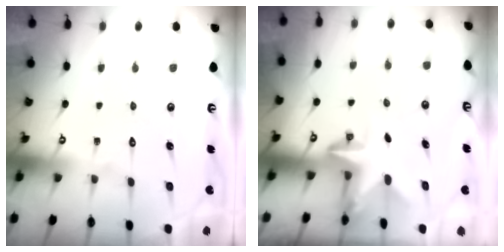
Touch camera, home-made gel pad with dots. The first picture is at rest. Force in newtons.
{"total": 2.5, "press": 2.5, "slide": 0.4}